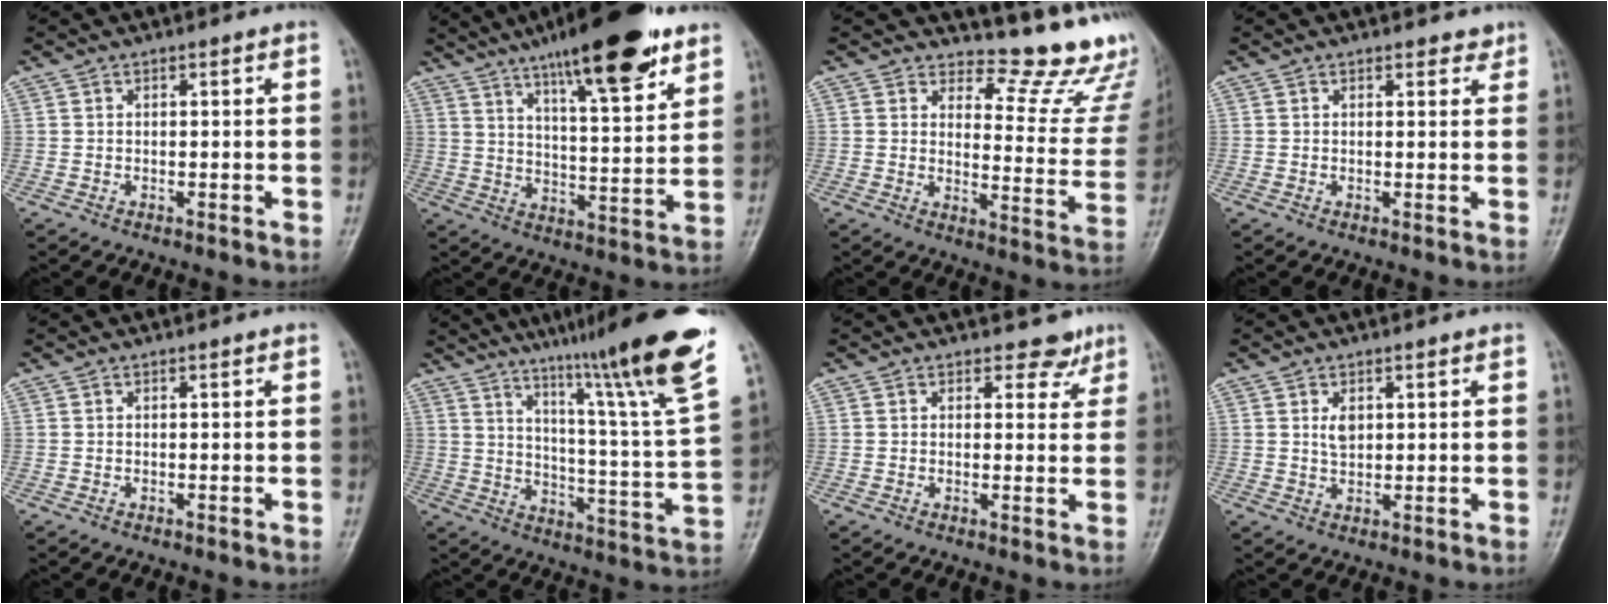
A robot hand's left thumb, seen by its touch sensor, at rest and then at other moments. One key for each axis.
{"total": 19.9, "fx": 12.9, "fy": 4.6, "fz": 14.5, "tx": -0.199, "ty": -0.051, "tz": 0.203}
{"total": 16.0, "fx": 14.7, "fy": 4.8, "fz": 4.1, "tx": 0.002, "ty": -0.159, "tz": 0.157}
{"total": 1.9, "fx": 1.5, "fy": 1.0, "fz": 0.6, "tx": 0.010, "ty": -0.008, "tz": 0.015}
{"total": 0.0}
{"total": 22.9, "fx": 15.7, "fy": 0.0, "fz": 16.7, "tx": -0.224, "ty": -0.079, "tz": 0.231}
{"total": 3.7, "fx": 2.9, "fy": 2.2, "fz": 0.6, "tx": 0.017, "ty": -0.020, "tz": 0.031}
{"total": 2.9, "fx": 1.0, "fy": 1.8, "fz": 2.0, "tx": -0.025, "ty": -0.008, "tz": 0.020}